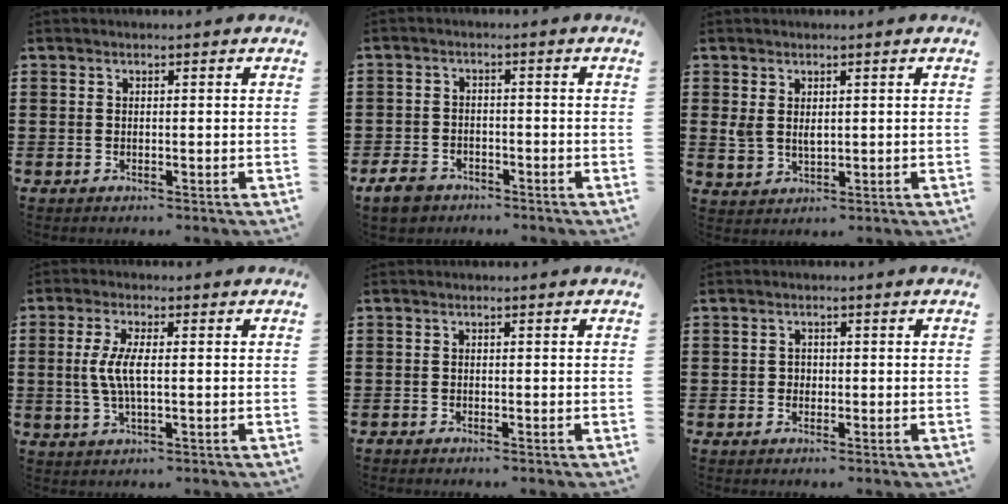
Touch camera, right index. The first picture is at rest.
{"total": 3.3, "force": [-2.8, 1.6, 1.0], "torque": [-0.029, 0.004, -0.057]}
{"total": 2.8, "force": [0.8, 1.9, 1.9], "torque": [-0.040, 0.006, 0.015]}
{"total": 5.0, "force": [-0.1, 1.4, 4.8], "torque": [-0.109, -0.008, -0.009]}
{"total": 0.7, "force": [-0.7, 0.2, 0.0], "torque": [-0.002, 0.001, -0.015]}
{"total": 1.1, "force": [-0.3, 1.0, 0.3], "torque": [-0.009, 0.002, -0.006]}